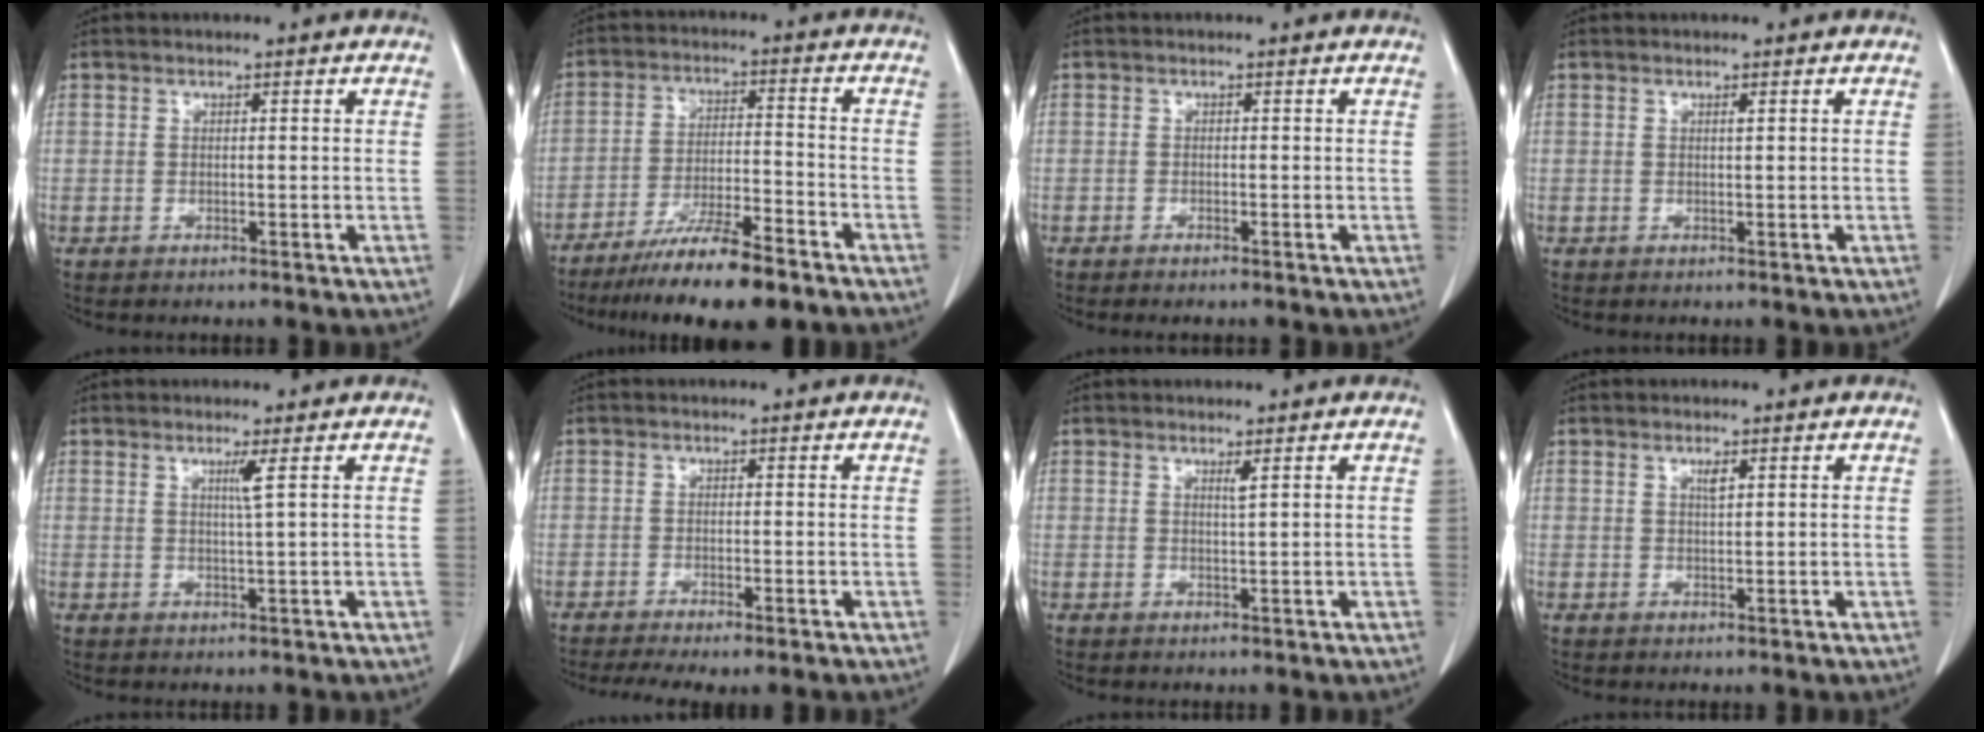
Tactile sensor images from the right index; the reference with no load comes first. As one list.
[{"total": 12.2, "force": [-9.2, 1.2, 7.8], "torque": [-0.128, -0.022, -0.155]}, {"total": 1.0, "force": [-0.8, 0.1, 0.5], "torque": [-0.012, -0.003, -0.011]}, {"total": 0.5, "force": [0.2, 0.0, 0.4], "torque": [-0.009, -0.001, 0.004]}, {"total": 2.0, "force": [0.8, -0.7, 1.7], "torque": [-0.033, -0.008, 0.017]}, {"total": 6.4, "force": [-4.7, 1.6, 4.0], "torque": [-0.059, -0.011, -0.072]}, {"total": 1.1, "force": [0.7, -0.2, 0.9], "torque": [-0.018, -0.007, 0.012]}, {"total": 1.3, "force": [0.7, 0.2, 1.2], "torque": [-0.021, -0.001, 0.011]}]